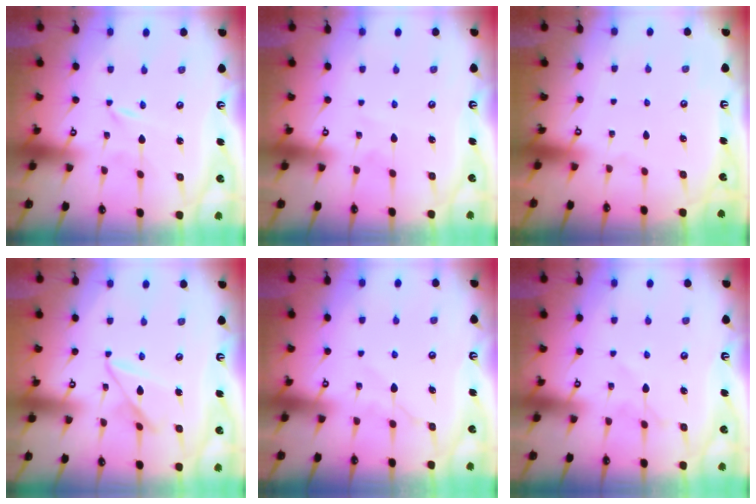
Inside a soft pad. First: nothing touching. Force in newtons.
{"total": 3.6, "press": 3.6, "slide": 0.4}
{"total": 0.0}
{"total": 10.0, "press": 10.0, "slide": 0.8}
{"total": 5.3, "press": 5.2, "slide": 0.6}
{"total": 5.9, "press": 5.9, "slide": 0.9}